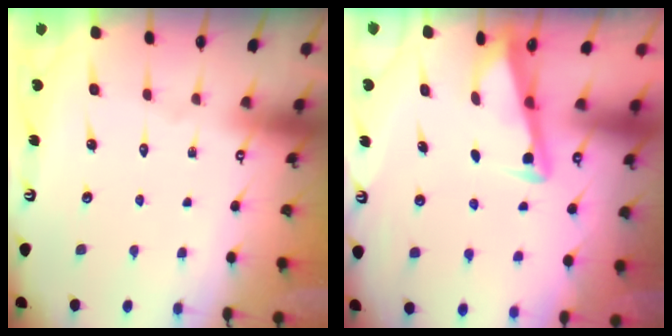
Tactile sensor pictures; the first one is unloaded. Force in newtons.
{"total": 3.5, "press": 3.4, "slide": 0.4}